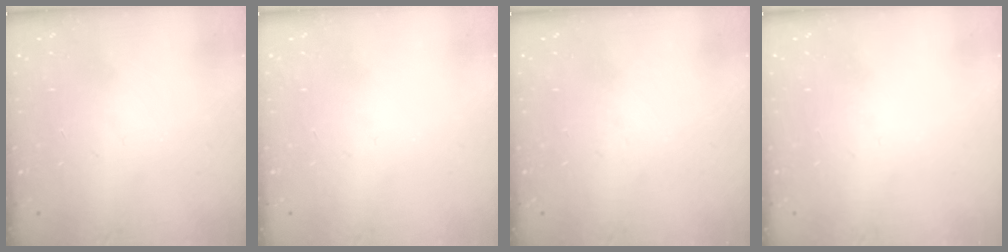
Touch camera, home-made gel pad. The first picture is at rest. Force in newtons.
{"total": 0.0}
{"total": 0.0}
{"total": 0.0}